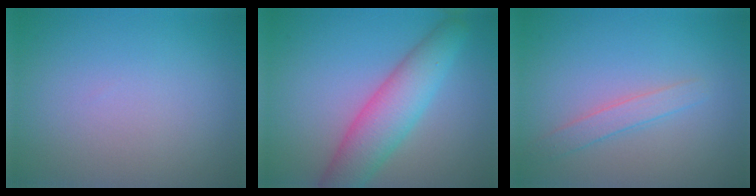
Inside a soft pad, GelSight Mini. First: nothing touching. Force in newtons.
{"total": 6.0, "press": 6.0, "slide": 0.2}
{"total": 1.8, "press": 1.8, "slide": 0.0}